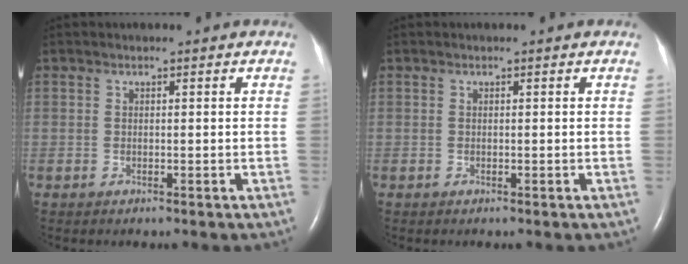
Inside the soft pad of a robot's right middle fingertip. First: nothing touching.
{"total": 0.0}